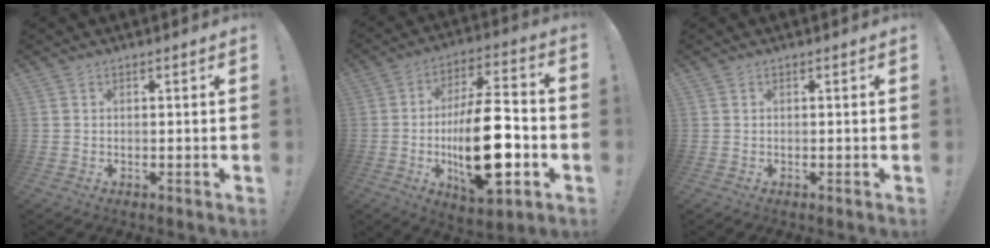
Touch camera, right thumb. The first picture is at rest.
{"total": 23.0, "force": [-4.6, 9.3, 20.5], "torque": [-0.350, 0.013, -0.070]}
{"total": 0.0}